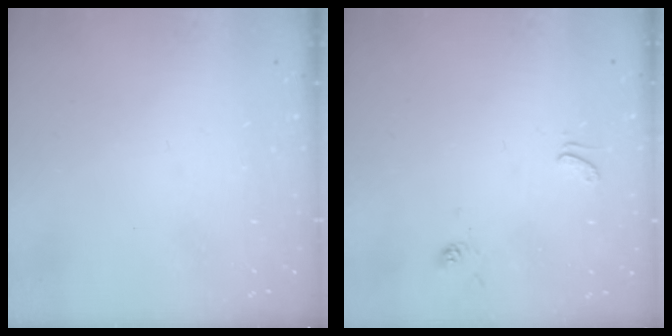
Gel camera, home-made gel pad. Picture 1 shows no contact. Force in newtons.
{"total": 1.7, "press": 1.6, "slide": 0.6}